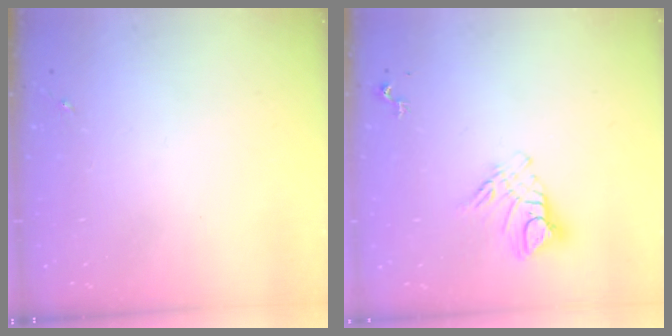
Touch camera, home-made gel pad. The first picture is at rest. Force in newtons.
{"total": 10.2, "press": 10.1, "slide": 0.8}